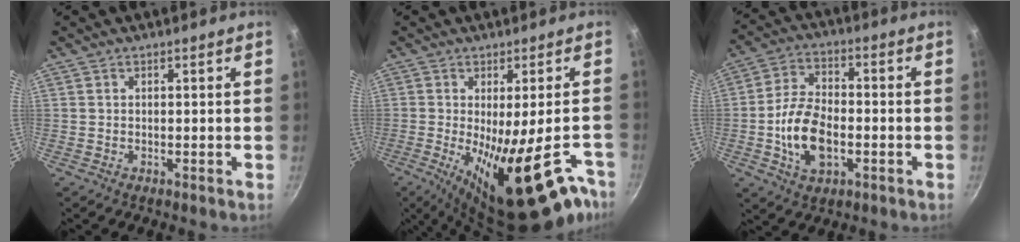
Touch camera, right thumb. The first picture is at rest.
{"total": 22.1, "force": [-10.6, 7.0, 18.1], "torque": [-0.219, -0.004, -0.137]}
{"total": 12.0, "force": [-2.7, 7.0, 9.3], "torque": [-0.165, 0.022, -0.053]}